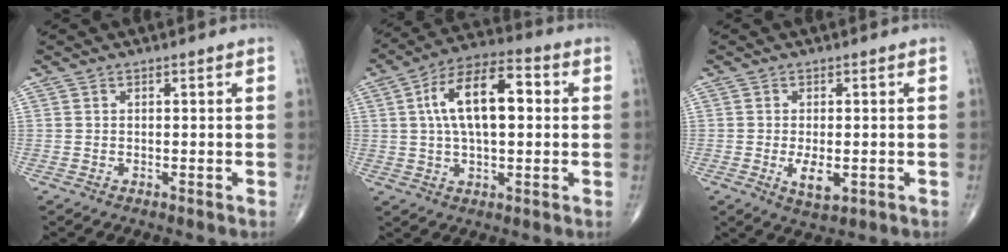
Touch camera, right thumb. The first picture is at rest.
{"total": 14.9, "force": [2.3, 7.1, 12.9], "torque": [-0.219, 0.026, 0.034]}
{"total": 4.7, "force": [-1.1, 2.2, 4.0], "torque": [-0.069, -0.009, -0.014]}